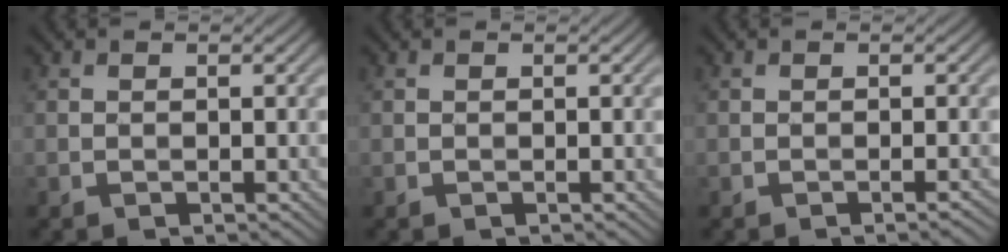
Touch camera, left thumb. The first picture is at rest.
{"total": 0.0}
{"total": 0.9, "force": [-0.4, 0.1, 0.8], "torque": [-0.008, 0.005, -0.012]}